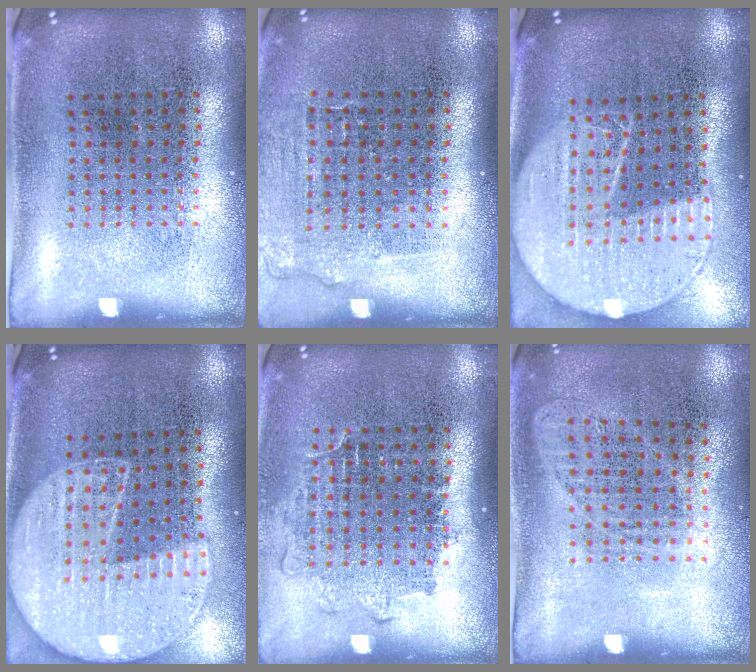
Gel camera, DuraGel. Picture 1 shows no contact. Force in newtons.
{"total": 1.1, "press": 1.0, "slide": 0.4}
{"total": 2.1, "press": 1.8, "slide": 1.0}
{"total": 2.0, "press": 1.8, "slide": 0.9}
{"total": 1.2, "press": 1.0, "slide": 0.6}
{"total": 0.9, "press": 0.9, "slide": 0.3}